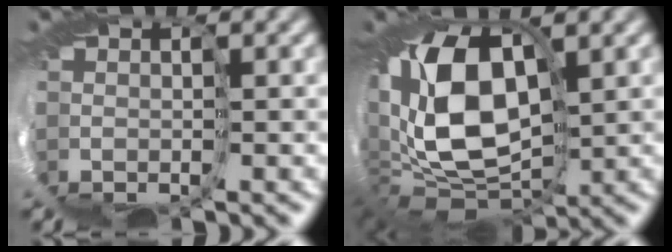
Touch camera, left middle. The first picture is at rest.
{"total": 11.1, "force": [1.9, 6.2, 9.0], "torque": [-0.181, -0.007, 0.028]}